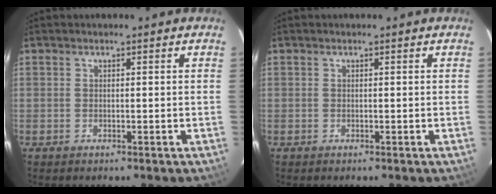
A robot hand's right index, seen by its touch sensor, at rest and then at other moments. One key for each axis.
{"total": 0.0}